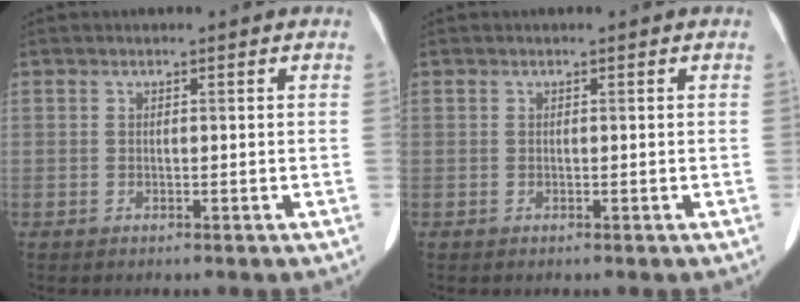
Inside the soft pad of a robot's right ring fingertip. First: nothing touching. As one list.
[{"total": 0.0}]